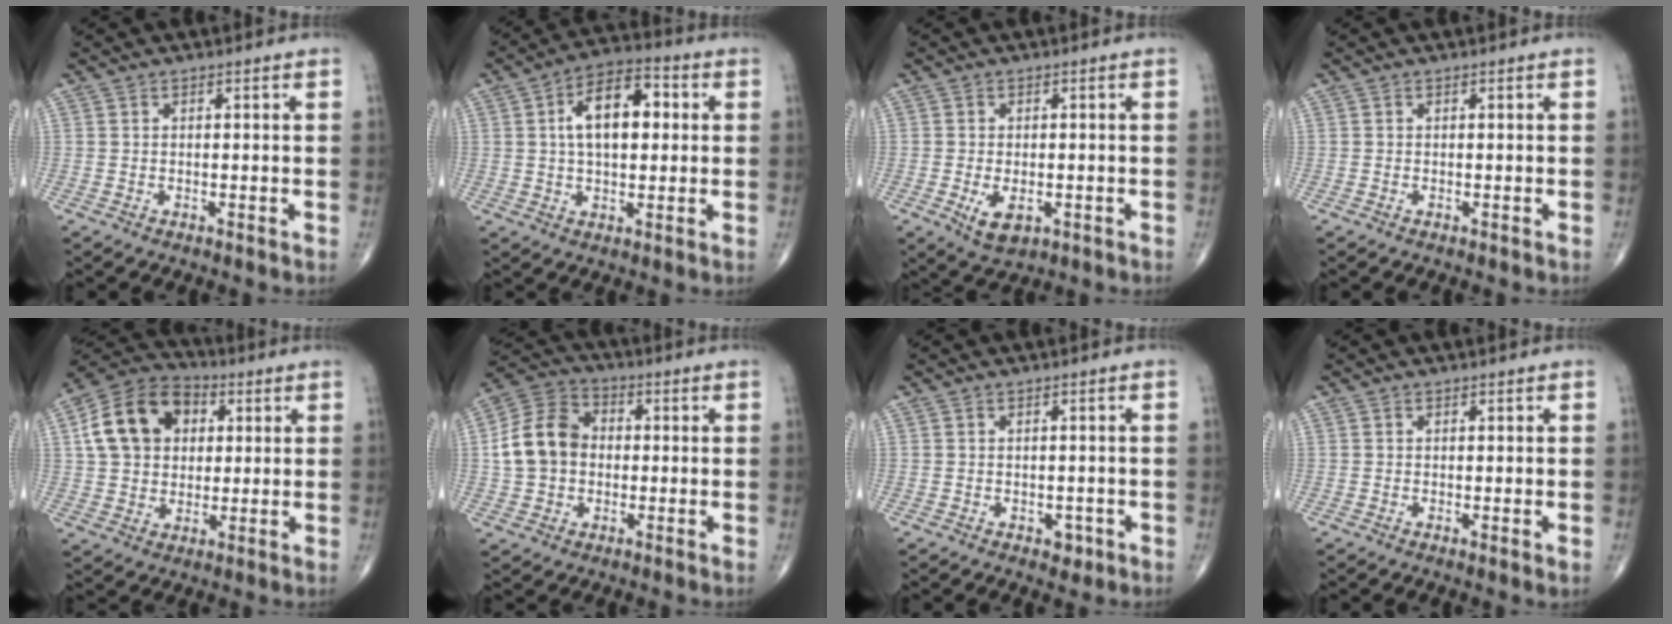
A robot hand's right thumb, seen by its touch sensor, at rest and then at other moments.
{"total": 12.4, "force": [2.2, 6.8, 10.1], "torque": [-0.149, 0.019, 0.028]}
{"total": 5.1, "force": [-1.6, 2.9, 3.9], "torque": [-0.059, -0.005, -0.017]}
{"total": 0.0}
{"total": 15.1, "force": [3.4, 11.4, 9.2], "torque": [-0.142, 0.011, 0.051]}
{"total": 11.5, "force": [0.0, 9.2, 6.9], "torque": [-0.115, 0.029, -0.009]}
{"total": 2.0, "force": [-0.8, 1.4, 1.1], "torque": [0.000, 0.003, -0.006]}
{"total": 1.0, "force": [0.0, 0.2, 1.0], "torque": [-0.020, -0.005, -0.002]}